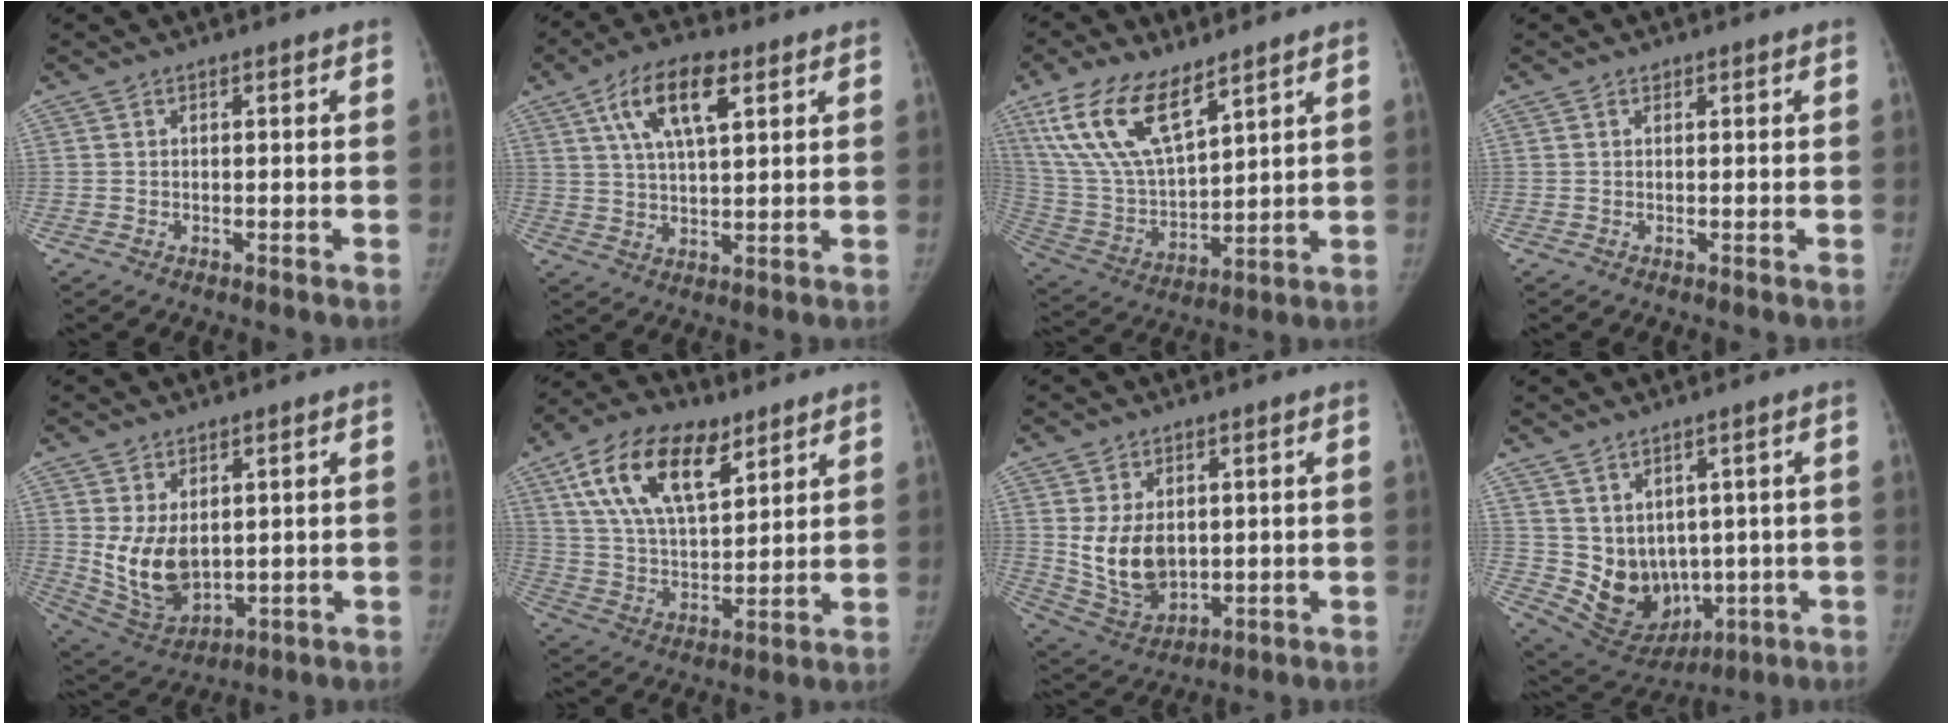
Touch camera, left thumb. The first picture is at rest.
{"total": 11.6, "force": [5.2, 4.7, 9.2], "torque": [-0.157, -0.005, 0.092]}
{"total": 16.9, "force": [10.2, 6.9, 11.6], "torque": [-0.216, -0.038, 0.209]}
{"total": 0.6, "force": [0.4, 0.4, 0.3], "torque": [-0.003, -0.002, 0.004]}
{"total": 10.4, "force": [1.3, 6.6, 7.8], "torque": [-0.129, -0.021, 0.049]}
{"total": 18.1, "force": [9.4, 9.1, 12.6], "torque": [-0.194, -0.030, 0.169]}
{"total": 10.5, "force": [1.3, 7.2, 7.5], "torque": [-0.113, -0.017, 0.046]}
{"total": 11.5, "force": [0.6, 9.2, 6.8], "torque": [-0.082, -0.009, 0.055]}